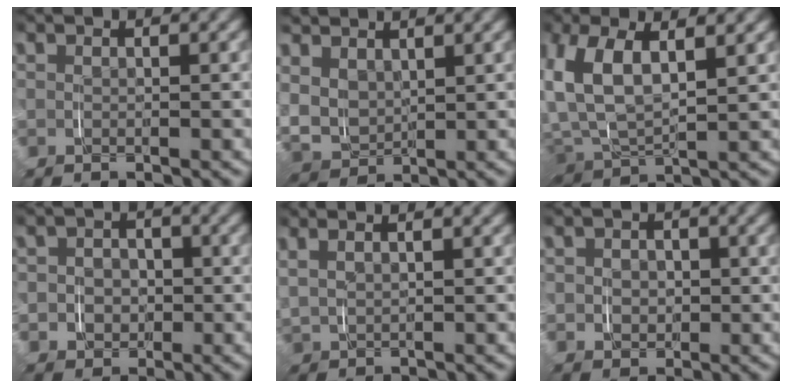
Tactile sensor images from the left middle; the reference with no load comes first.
{"total": 4.9, "force": [2.5, 4.1, 1.1], "torque": [-0.040, -0.012, 0.041]}
{"total": 4.2, "force": [2.4, 2.2, 2.7], "torque": [-0.077, -0.003, 0.039]}
{"total": 2.1, "force": [-0.3, 2.1, 0.0], "torque": [0.018, -0.008, -0.004]}
{"total": 1.9, "force": [1.7, 0.2, 0.9], "torque": [-0.006, 0.008, 0.031]}
{"total": 1.7, "force": [0.1, 1.7, 0.0], "torque": [0.008, -0.006, 0.005]}